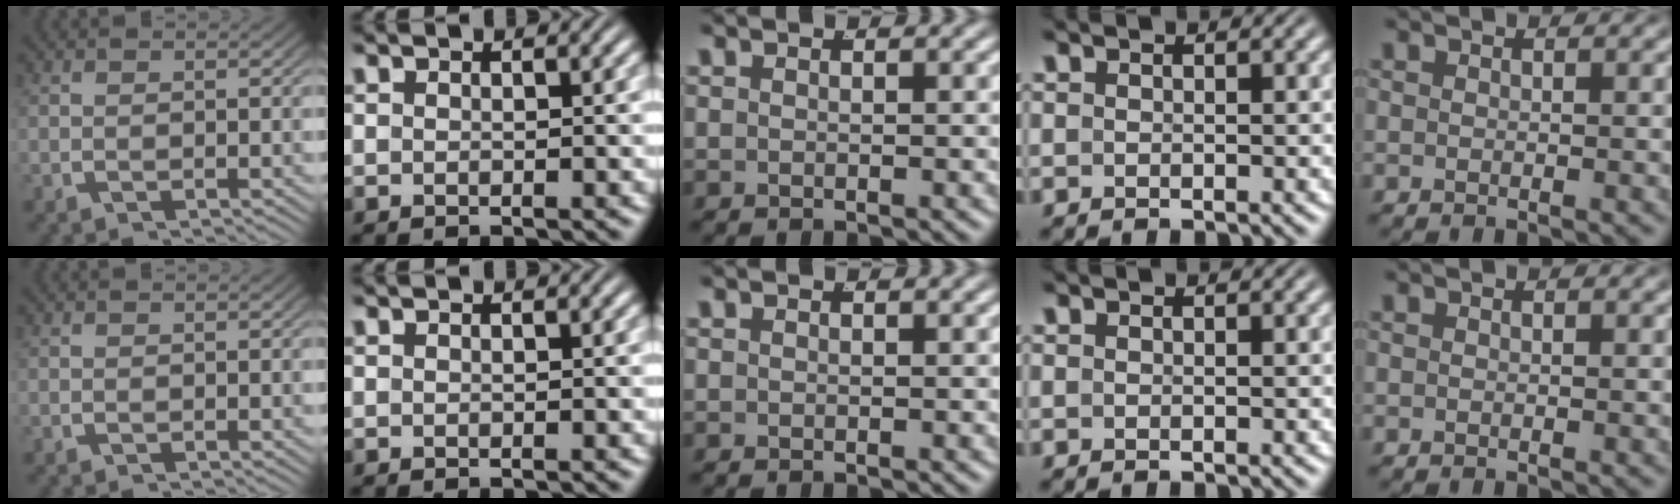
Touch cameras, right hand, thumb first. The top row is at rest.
{}